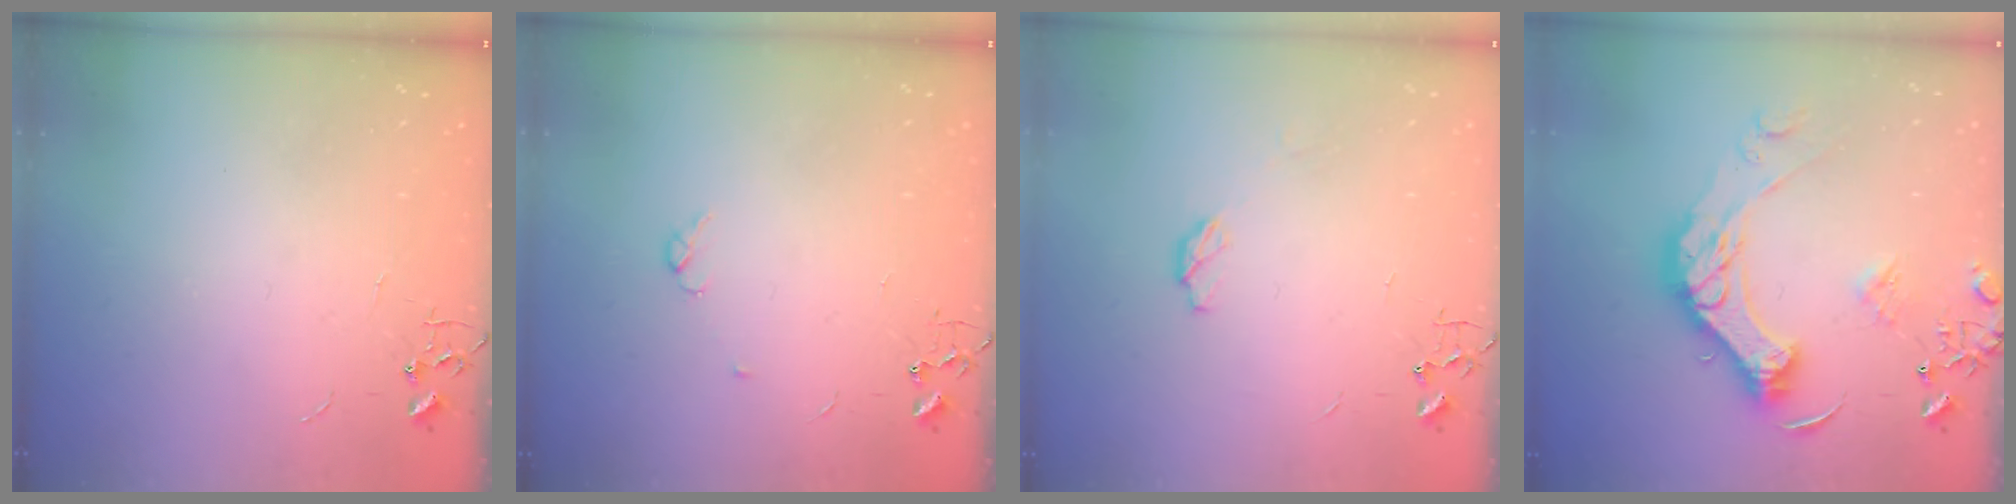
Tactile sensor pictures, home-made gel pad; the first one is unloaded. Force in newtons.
{"total": 3.7, "press": 3.6, "slide": 0.5}
{"total": 4.4, "press": 4.3, "slide": 0.2}
{"total": 18.7, "press": 18.5, "slide": 2.6}